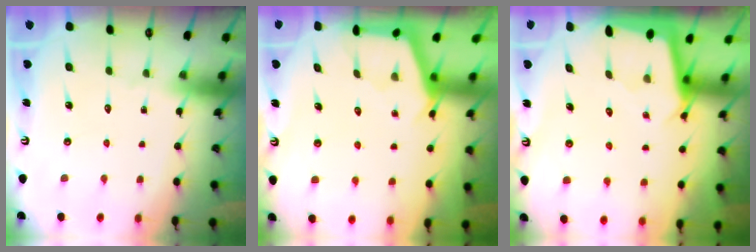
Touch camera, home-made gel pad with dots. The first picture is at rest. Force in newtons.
{"total": 2.7, "press": 2.7, "slide": 0.3}
{"total": 2.5, "press": 2.5, "slide": 0.1}